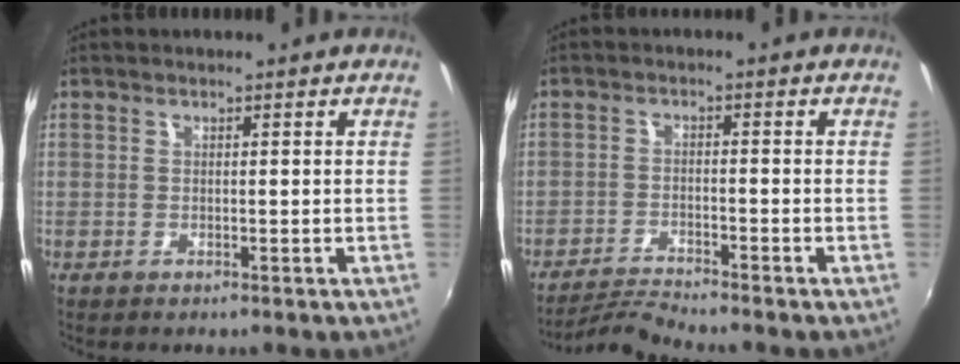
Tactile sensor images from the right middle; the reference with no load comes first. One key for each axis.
{"total": 4.7, "fx": -4.5, "fy": -1.0, "fz": 0.6, "tx": -0.033, "ty": -0.002, "tz": -0.091}